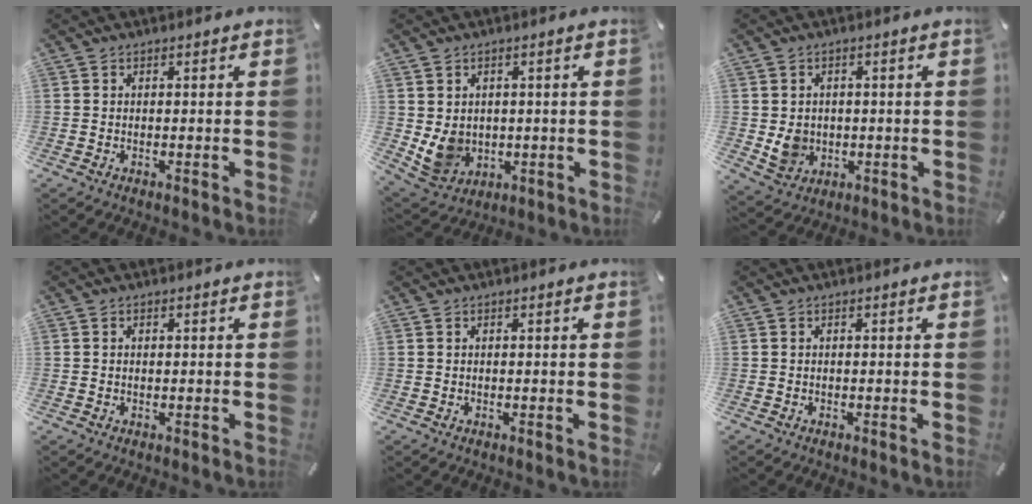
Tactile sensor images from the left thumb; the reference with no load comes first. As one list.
[{"total": 7.8, "force": [1.1, 7.2, 2.8], "torque": [-0.065, -0.011, 0.025]}, {"total": 5.6, "force": [-0.3, 5.3, 2.0], "torque": [-0.033, -0.003, -0.006]}, {"total": 0.6, "force": [0.0, 0.4, 0.4], "torque": [-0.009, 0.001, 0.000]}, {"total": 0.0}, {"total": 0.0}]